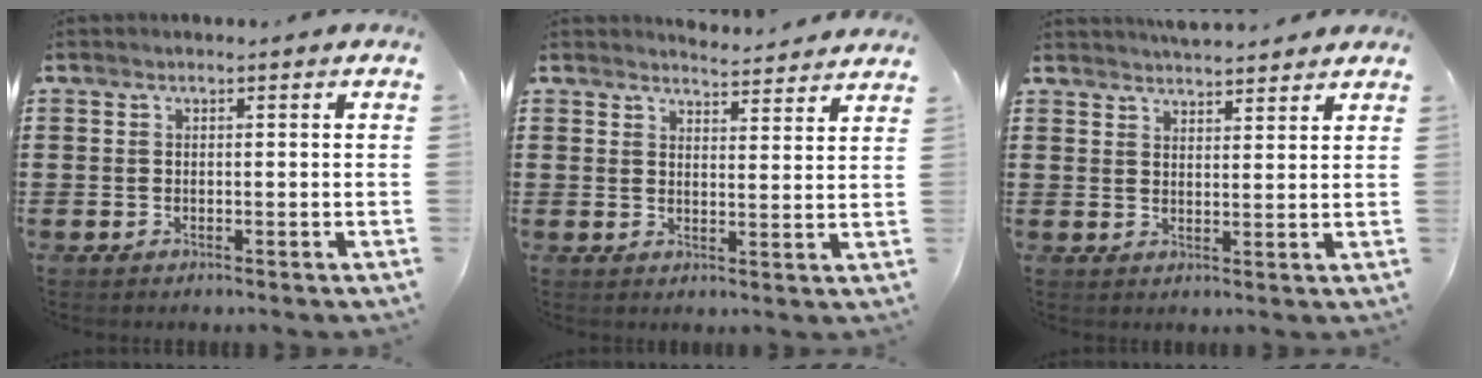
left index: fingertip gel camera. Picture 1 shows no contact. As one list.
[{"total": 3.7, "force": [3.7, -0.2, 0.2], "torque": [-0.007, -0.025, 0.064]}, {"total": 3.4, "force": [3.4, 0.2, 0.4], "torque": [-0.018, -0.006, 0.064]}]